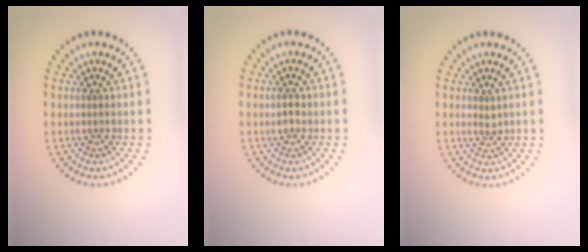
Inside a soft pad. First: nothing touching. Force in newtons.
{"total": 1.0, "press": 1.0, "slide": 0.2}
{"total": 0.8, "press": 0.6, "slide": 0.6}